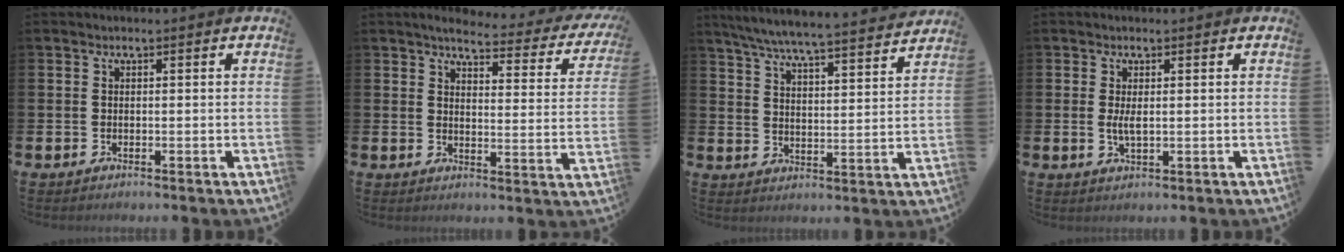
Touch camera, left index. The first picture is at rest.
{"total": 3.8, "force": [3.3, 1.1, 1.7], "torque": [-0.037, -0.029, 0.046]}
{"total": 6.7, "force": [6.4, 0.1, 2.1], "torque": [-0.065, -0.049, 0.110]}
{"total": 2.1, "force": [0.2, 0.7, 2.0], "torque": [-0.038, 0.001, 0.003]}